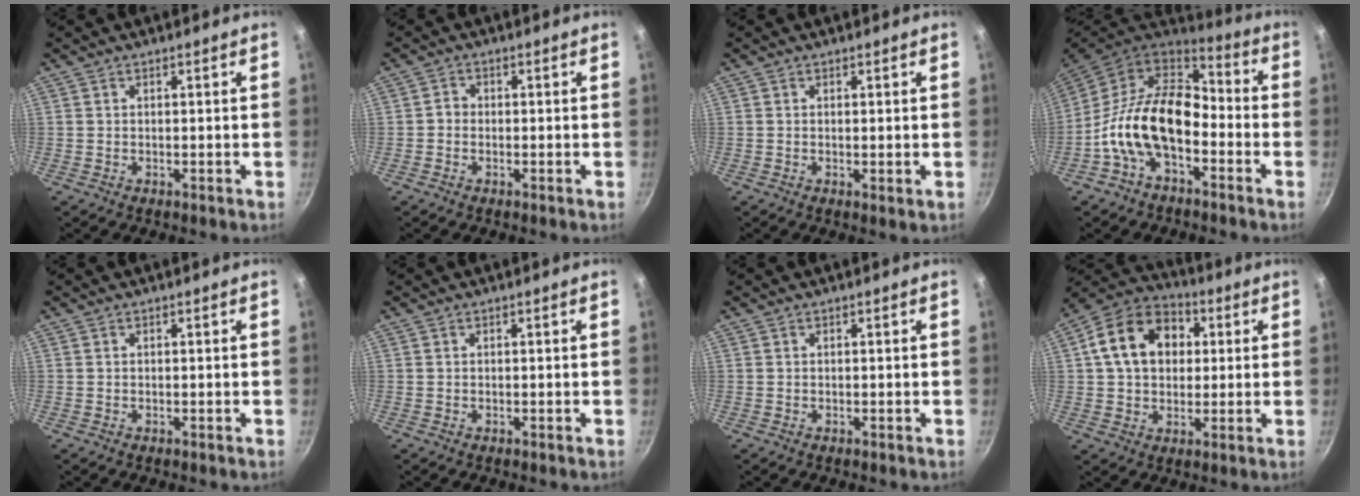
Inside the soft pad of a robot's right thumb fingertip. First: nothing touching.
{"total": 1.6, "force": [-0.5, 1.4, 0.6], "torque": [-0.003, 0.009, -0.014]}
{"total": 1.1, "force": [0.1, 0.1, 1.0], "torque": [-0.017, -0.007, -0.002]}
{"total": 17.1, "force": [-4.4, 10.3, 12.9], "torque": [-0.208, 0.050, -0.098]}
{"total": 0.0}
{"total": 0.0}
{"total": 0.0}
{"total": 15.2, "force": [3.1, 11.5, 9.4], "torque": [-0.135, 0.025, 0.036]}